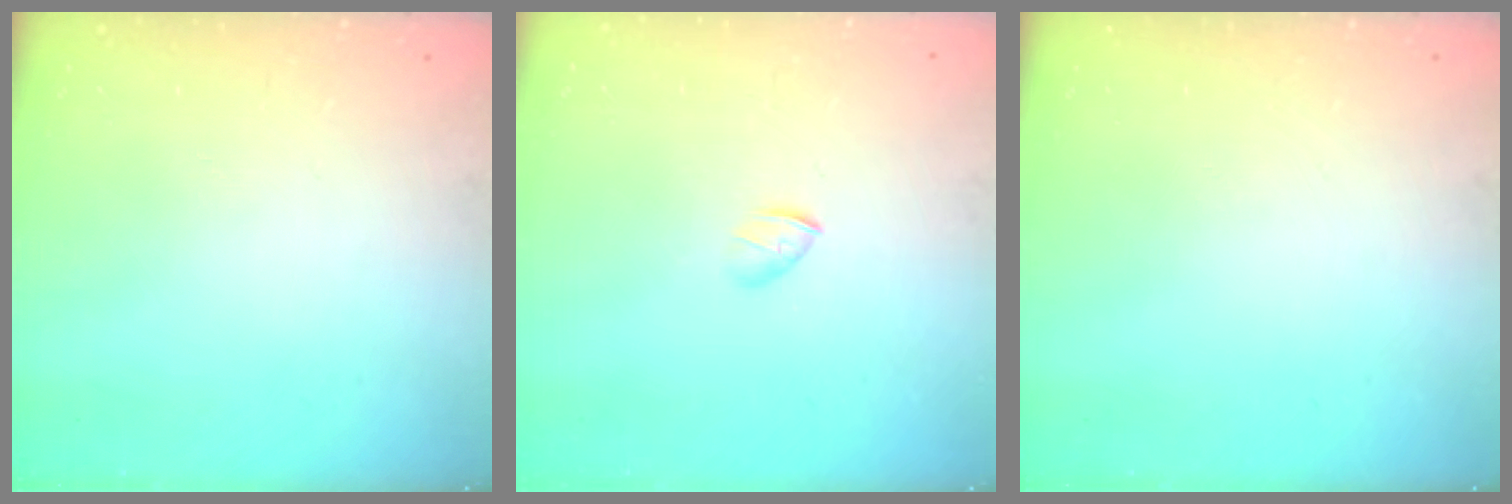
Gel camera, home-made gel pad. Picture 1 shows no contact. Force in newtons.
{"total": 1.7, "press": 1.6, "slide": 0.6}
{"total": 0.0}